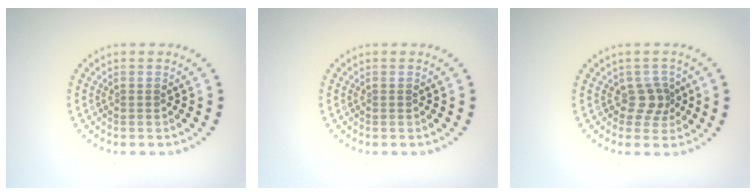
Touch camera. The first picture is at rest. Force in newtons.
{"total": 0.0}
{"total": 2.0, "press": 1.6, "slide": 1.3}